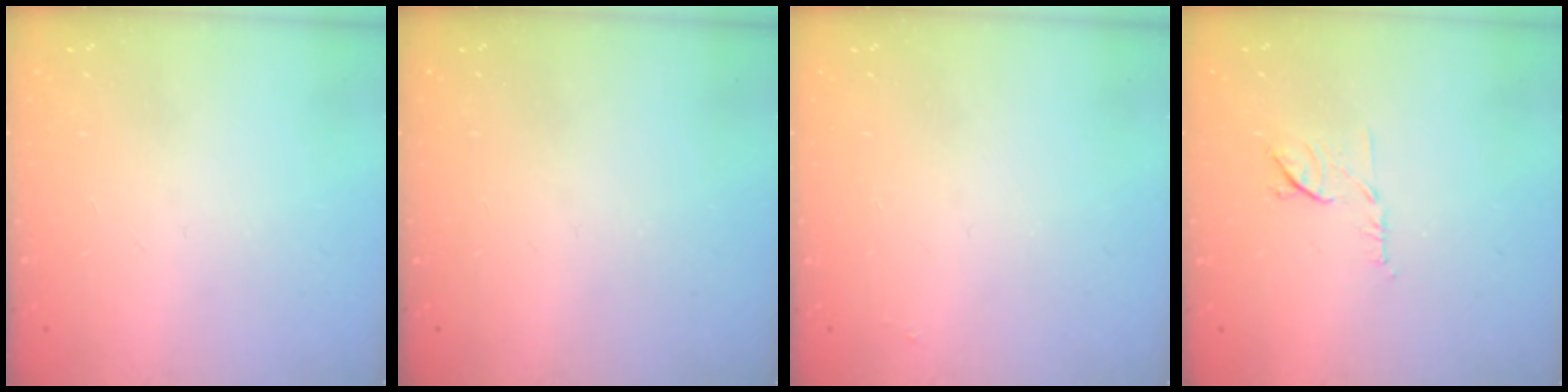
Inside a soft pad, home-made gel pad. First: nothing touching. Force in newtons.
{"total": 0.0}
{"total": 1.9, "press": 1.9, "slide": 0.3}
{"total": 7.8, "press": 7.8, "slide": 0.9}